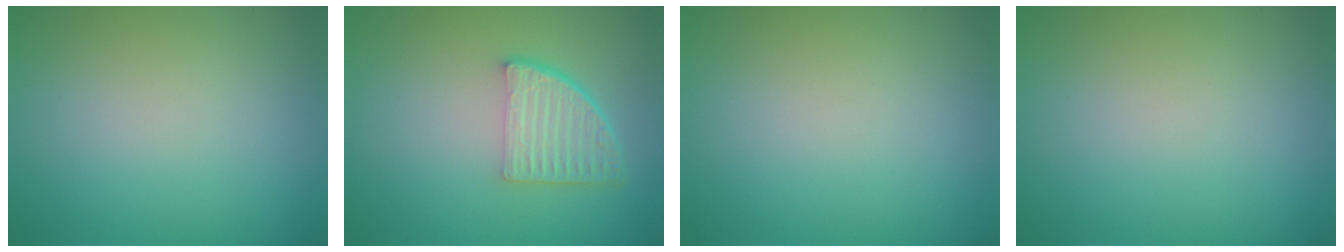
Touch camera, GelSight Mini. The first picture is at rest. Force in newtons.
{"total": 4.7, "press": 3.4, "slide": 3.3}
{"total": 0.0}
{"total": 0.0}